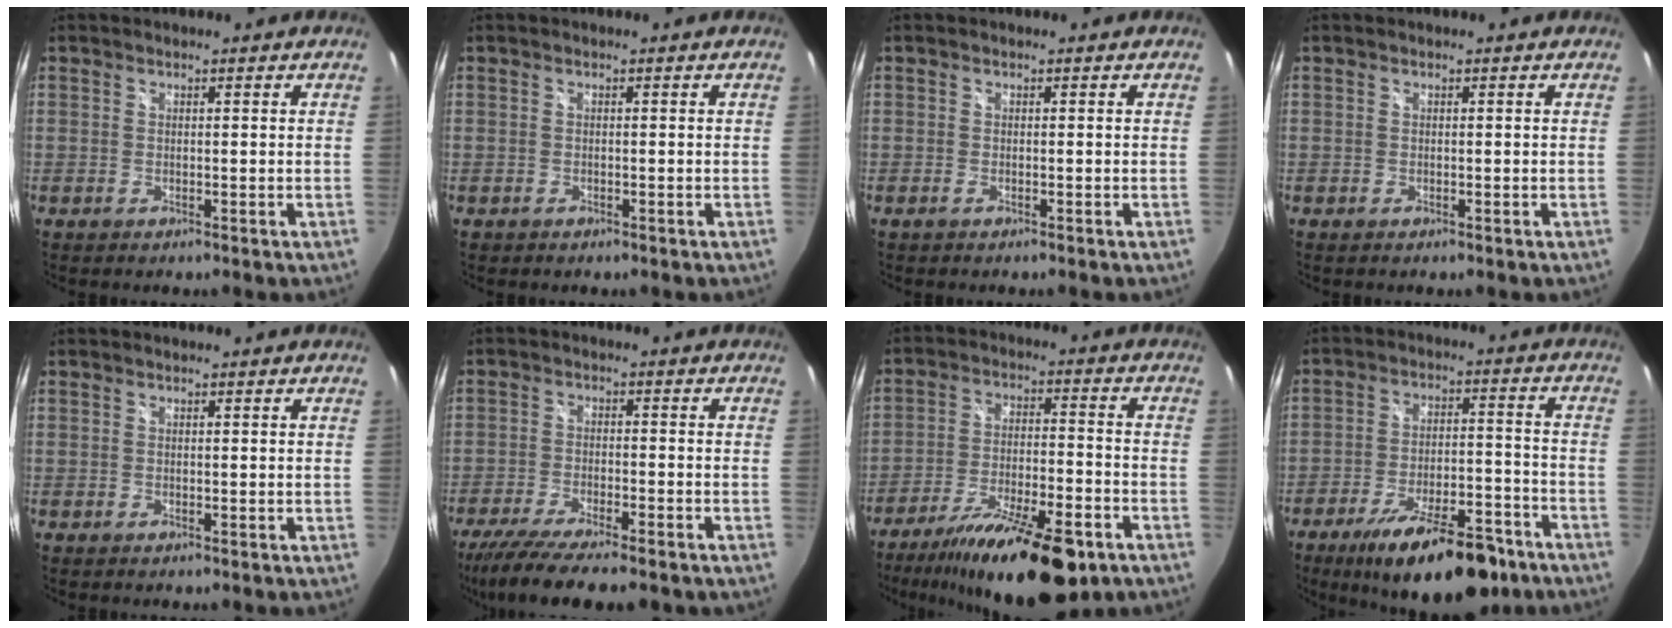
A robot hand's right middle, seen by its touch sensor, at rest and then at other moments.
{"total": 0.7, "force": [-0.5, 0.5, 0.1], "torque": [-0.005, -0.002, -0.007]}
{"total": 0.6, "force": [-0.4, 0.1, 0.4], "torque": [-0.008, -0.001, -0.009]}
{"total": 0.0}
{"total": 0.0}
{"total": 14.2, "force": [-11.4, 2.9, 8.0], "torque": [-0.165, -0.046, -0.184]}
{"total": 20.8, "force": [-14.3, 5.9, 13.8], "torque": [-0.246, -0.033, -0.223]}
{"total": 19.8, "force": [-14.1, 6.6, 12.3], "torque": [-0.199, -0.017, -0.201]}